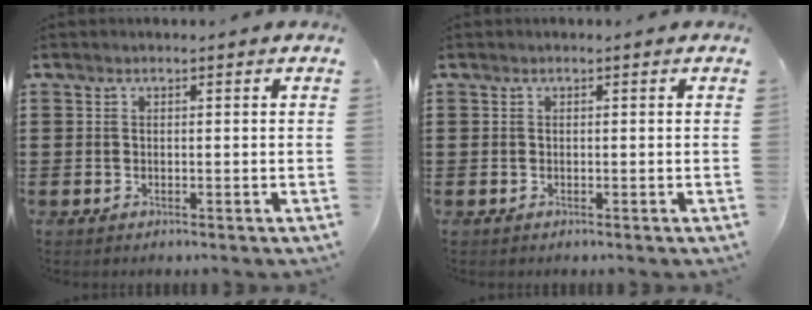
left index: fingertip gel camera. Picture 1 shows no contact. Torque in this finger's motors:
{"motor_torque": [0.00, 0.00, 0.01, 0.00]}